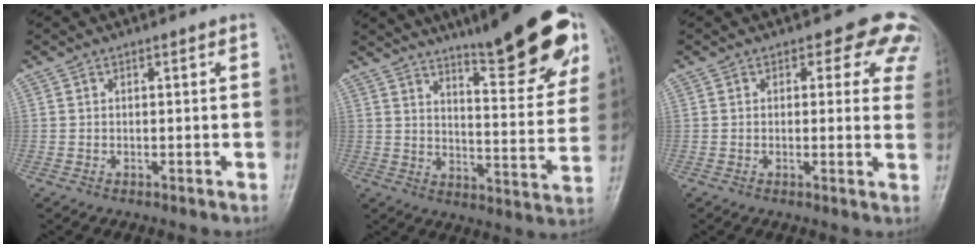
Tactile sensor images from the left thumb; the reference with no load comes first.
{"total": 20.2, "force": [13.4, 4.5, 14.5], "torque": [-0.160, -0.068, 0.189]}
{"total": 8.2, "force": [5.7, 4.7, 3.5], "torque": [0.012, -0.019, 0.038]}